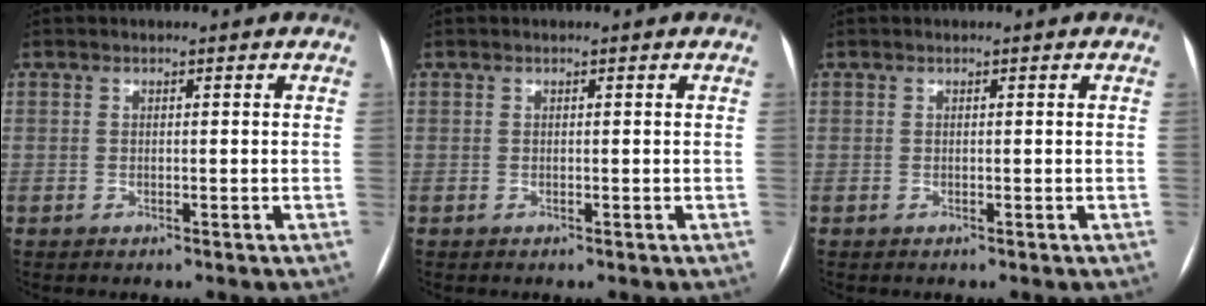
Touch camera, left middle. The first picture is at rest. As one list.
[{"total": 0.0}, {"total": 0.0}]